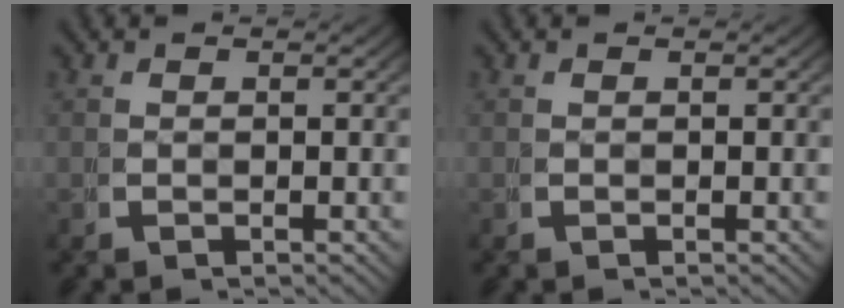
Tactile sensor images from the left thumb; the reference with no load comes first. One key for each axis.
{"total": 0.0}